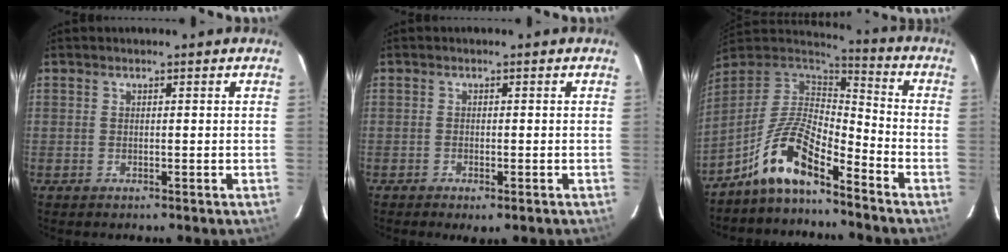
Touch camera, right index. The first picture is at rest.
{"total": 2.7, "force": [-1.9, 0.9, 1.8], "torque": [-0.022, -0.005, -0.024]}
{"total": 11.1, "force": [-7.9, 2.8, 7.4], "torque": [-0.158, 0.027, -0.149]}